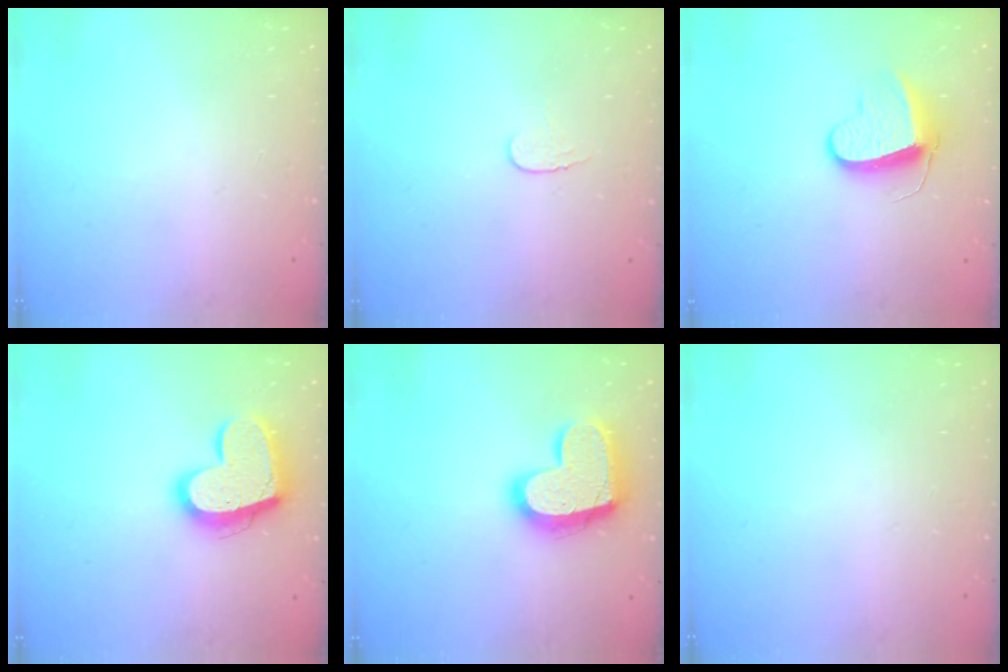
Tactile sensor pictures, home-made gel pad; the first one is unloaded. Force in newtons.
{"total": 3.8, "press": 3.8, "slide": 0.4}
{"total": 10.3, "press": 10.2, "slide": 0.9}
{"total": 17.0, "press": 16.9, "slide": 1.4}
{"total": 18.3, "press": 18.3, "slide": 1.2}
{"total": 0.0}